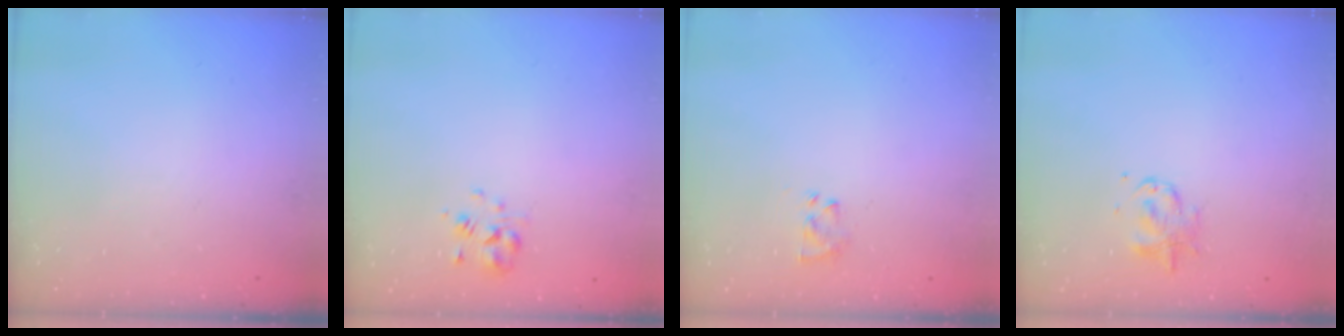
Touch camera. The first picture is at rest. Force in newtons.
{"total": 2.3, "press": 2.1, "slide": 1.0}
{"total": 2.3, "press": 2.1, "slide": 0.9}
{"total": 2.4, "press": 2.4, "slide": 0.3}